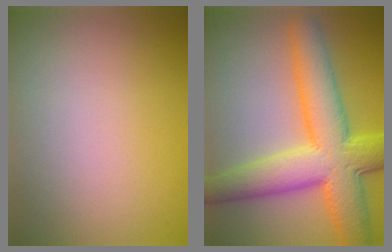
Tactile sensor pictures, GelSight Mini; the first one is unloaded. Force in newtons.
{"total": 9.8, "press": 9.8, "slide": 0.2}